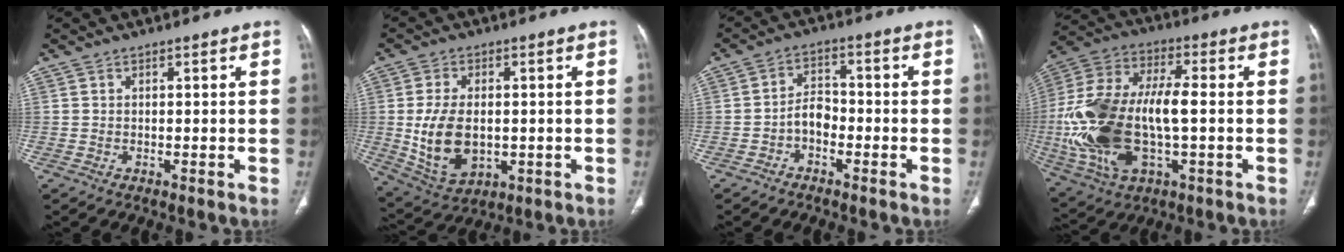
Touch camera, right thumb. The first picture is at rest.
{"total": 11.9, "force": [-0.7, 7.4, 9.3], "torque": [-0.169, -0.006, 0.006]}
{"total": 4.3, "force": [-1.9, 2.8, 2.7], "torque": [-0.036, 0.026, -0.043]}
{"total": 23.5, "force": [-2.2, 11.4, 20.5], "torque": [-0.442, 0.013, -0.032]}